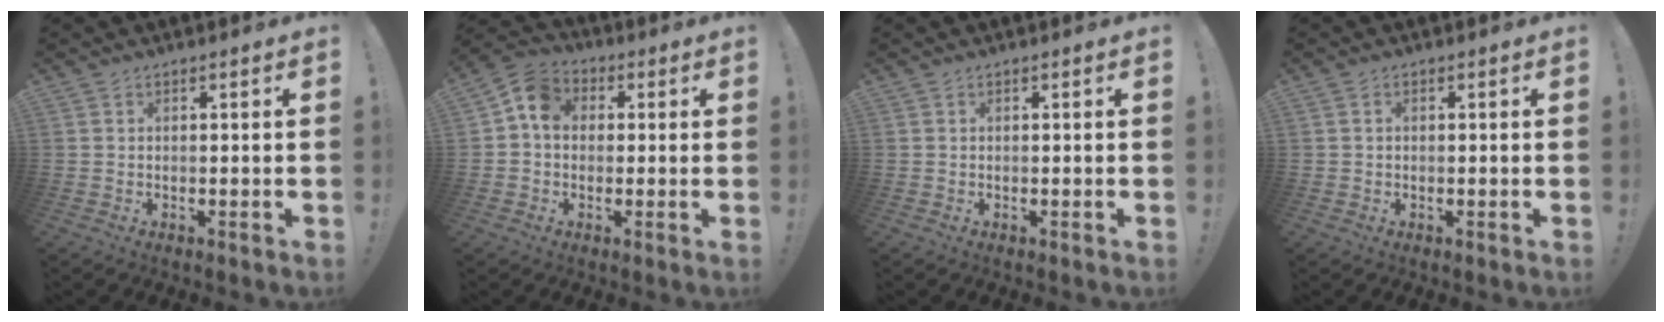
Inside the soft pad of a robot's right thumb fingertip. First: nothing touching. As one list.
[{"total": 8.2, "force": [1.1, 6.7, 4.5], "torque": [-0.066, 0.015, 0.025]}, {"total": 0.0}, {"total": 0.6, "force": [0.0, 0.5, 0.2], "torque": [-0.006, 0.004, 0.000]}]